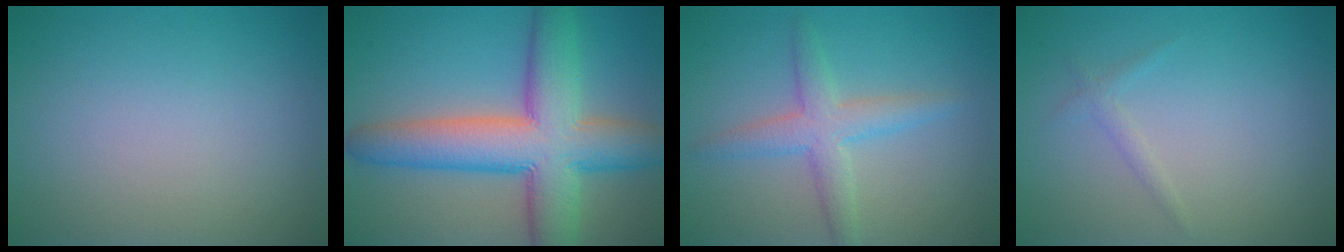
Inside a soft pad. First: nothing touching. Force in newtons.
{"total": 10.7, "press": 10.7, "slide": 0.4}
{"total": 3.5, "press": 3.5, "slide": 0.2}
{"total": 0.9, "press": 0.9, "slide": 0.1}